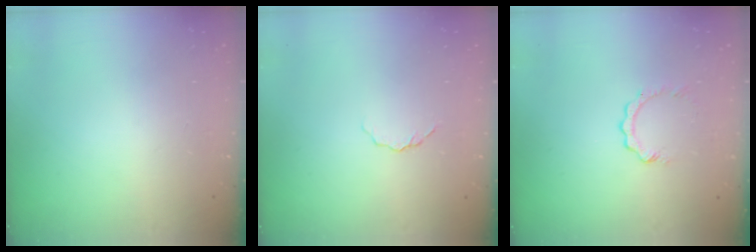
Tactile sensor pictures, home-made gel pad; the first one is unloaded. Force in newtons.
{"total": 4.0, "press": 4.0, "slide": 0.4}
{"total": 3.3, "press": 3.3, "slide": 0.4}